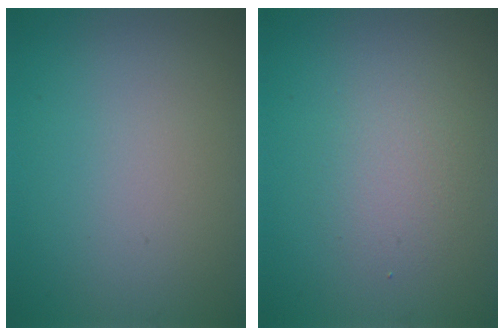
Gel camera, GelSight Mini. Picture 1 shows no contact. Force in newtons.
{"total": 2.2, "press": 2.2, "slide": 0.0}